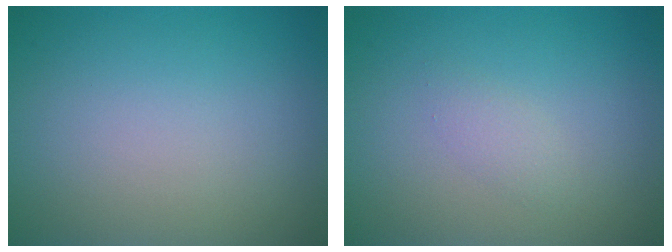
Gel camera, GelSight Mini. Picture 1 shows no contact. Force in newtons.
{"total": 1.1, "press": 1.1, "slide": 0.1}